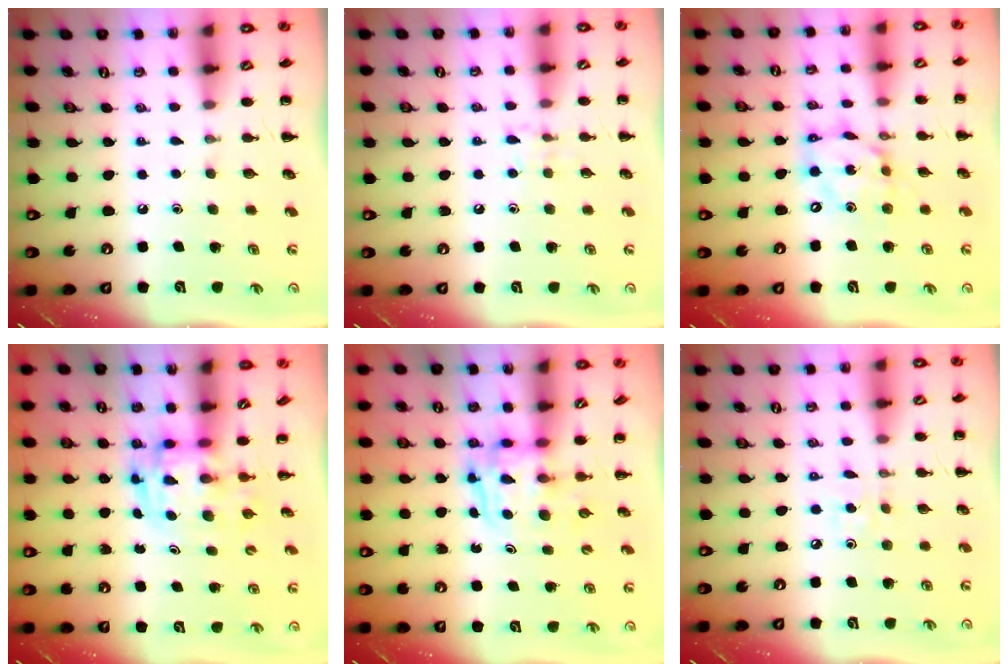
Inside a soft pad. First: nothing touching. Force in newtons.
{"total": 5.7, "press": 5.5, "slide": 1.4}
{"total": 12.0, "press": 11.6, "slide": 3.0}
{"total": 2.9, "press": 2.9, "slide": 0.5}
{"total": 3.6, "press": 3.6, "slide": 0.3}
{"total": 2.0, "press": 1.9, "slide": 0.6}